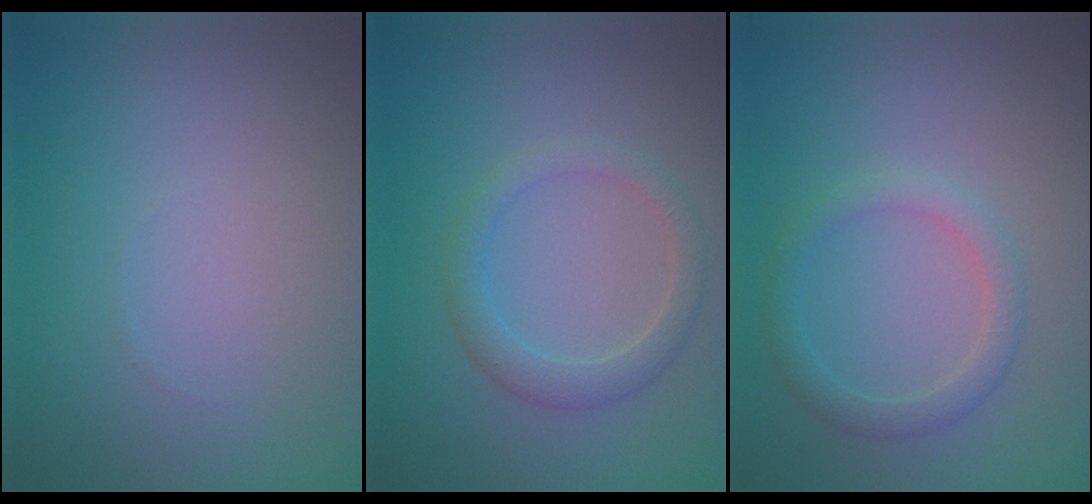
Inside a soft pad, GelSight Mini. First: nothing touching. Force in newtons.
{"total": 2.4, "press": 2.4, "slide": 0.1}
{"total": 2.2, "press": 2.1, "slide": 0.2}